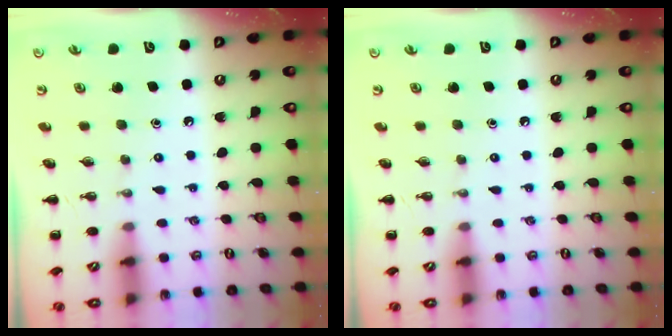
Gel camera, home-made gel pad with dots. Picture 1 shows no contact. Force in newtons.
{"total": 0.0}